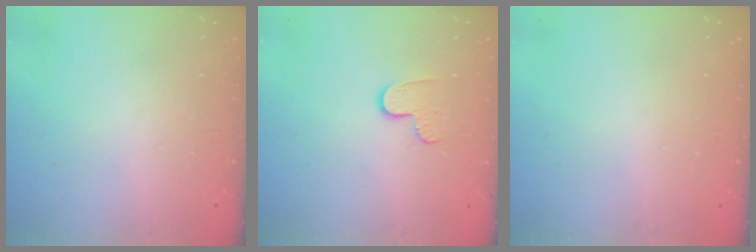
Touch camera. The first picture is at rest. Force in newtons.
{"total": 6.0, "press": 6.0, "slide": 0.6}
{"total": 0.8, "press": 0.8, "slide": 0.1}